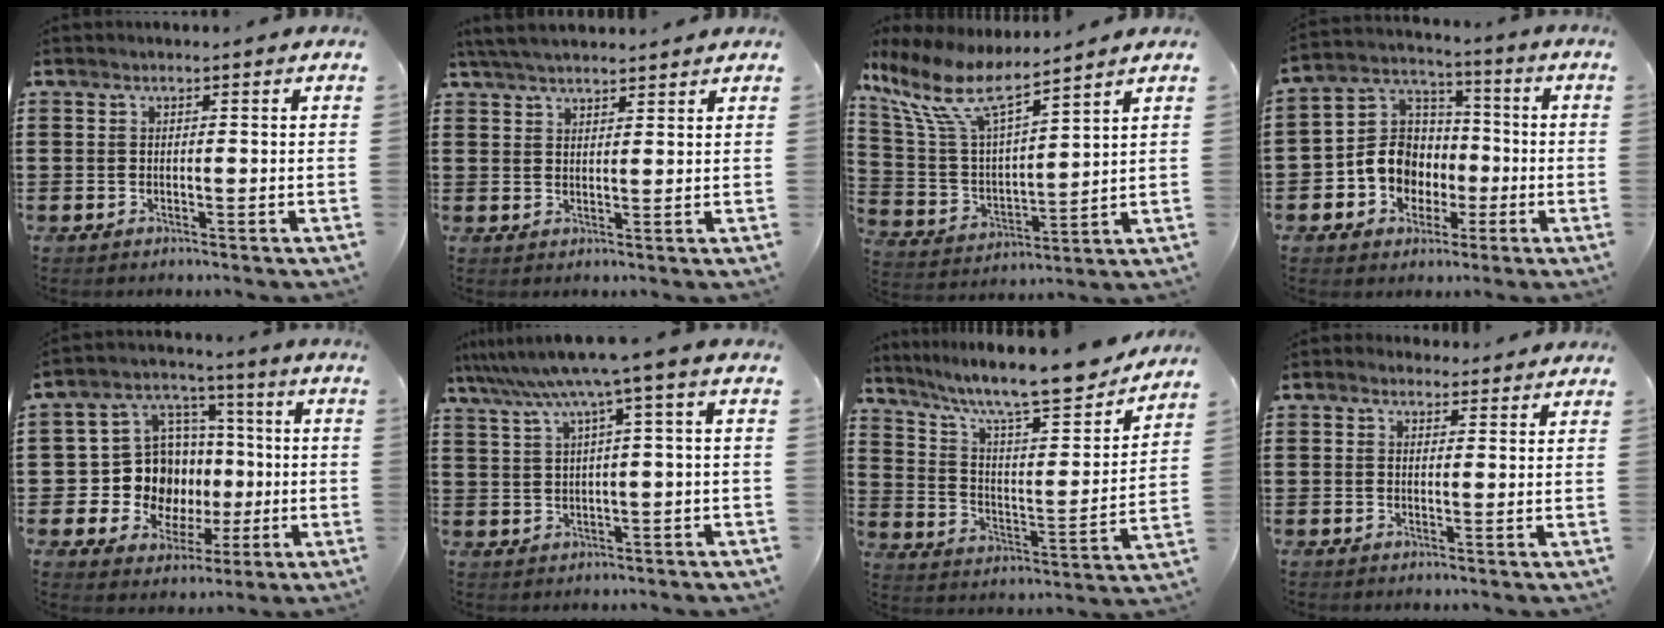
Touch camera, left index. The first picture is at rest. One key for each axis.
{"total": 4.1, "fx": 3.8, "fy": 0.4, "fz": 1.4, "tx": -0.038, "ty": -0.002, "tz": 0.071}
{"total": 9.9, "fx": 7.4, "fy": 2.5, "fz": 6.0, "tx": -0.152, "ty": -0.039, "tz": 0.127}
{"total": 9.2, "fx": -2.5, "fy": 8.2, "fz": 3.2, "tx": -0.094, "ty": 0.012, "tz": -0.048}
{"total": 11.8, "fx": -0.8, "fy": 11.0, "fz": 4.1, "tx": -0.122, "ty": 0.007, "tz": -0.002}
{"total": 6.0, "fx": 2.3, "fy": -0.7, "fz": 5.5, "tx": -0.111, "ty": -0.022, "tz": 0.033}
{"total": 11.5, "fx": 9.7, "fy": 1.3, "fz": 6.0, "tx": -0.128, "ty": -0.070, "tz": 0.159}
{"total": 1.8, "fx": 1.5, "fy": 1.0, "fz": 0.2, "tx": -0.008, "ty": 0.007, "tz": 0.029}